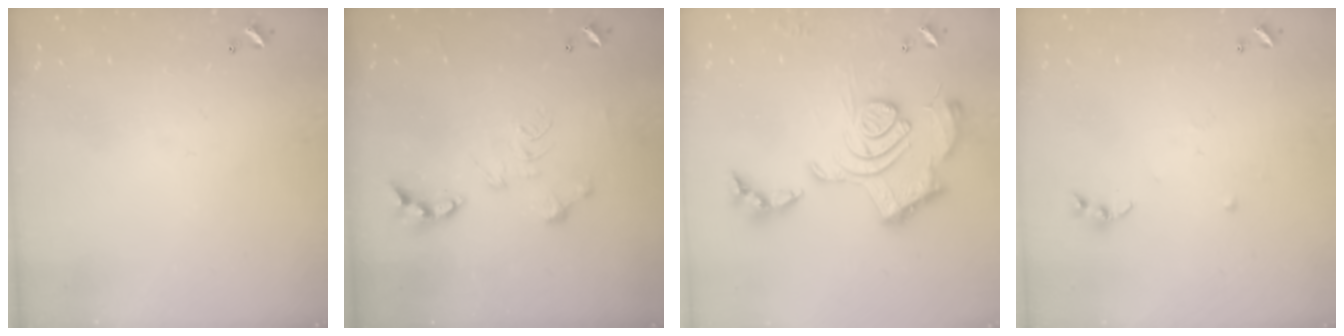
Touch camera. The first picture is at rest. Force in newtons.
{"total": 0.0}
{"total": 2.4, "press": 1.9, "slide": 1.5}
{"total": 4.8, "press": 4.7, "slide": 0.5}